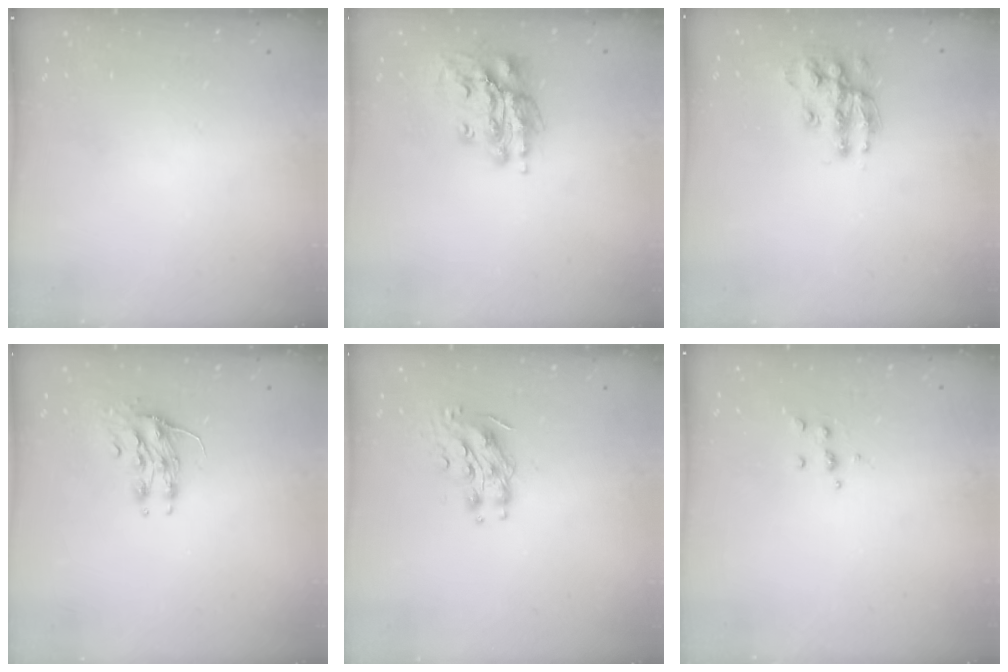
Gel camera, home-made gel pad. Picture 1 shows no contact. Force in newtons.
{"total": 15.4, "press": 15.3, "slide": 1.9}
{"total": 13.3, "press": 13.3, "slide": 0.7}
{"total": 8.4, "press": 8.3, "slide": 1.0}
{"total": 9.0, "press": 9.0, "slide": 0.4}
{"total": 4.0, "press": 3.9, "slide": 0.9}